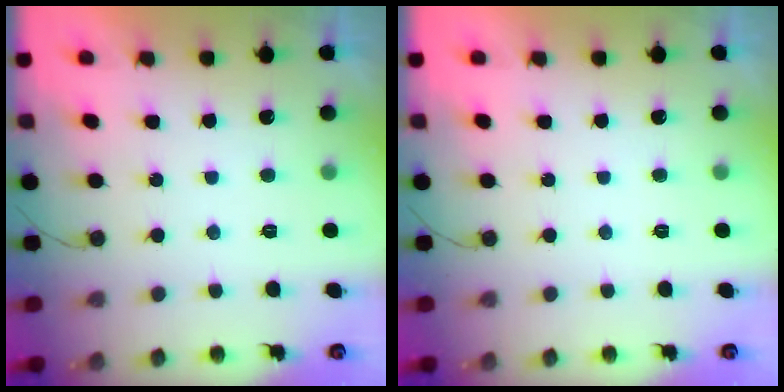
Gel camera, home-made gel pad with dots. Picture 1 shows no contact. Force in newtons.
{"total": 0.0}